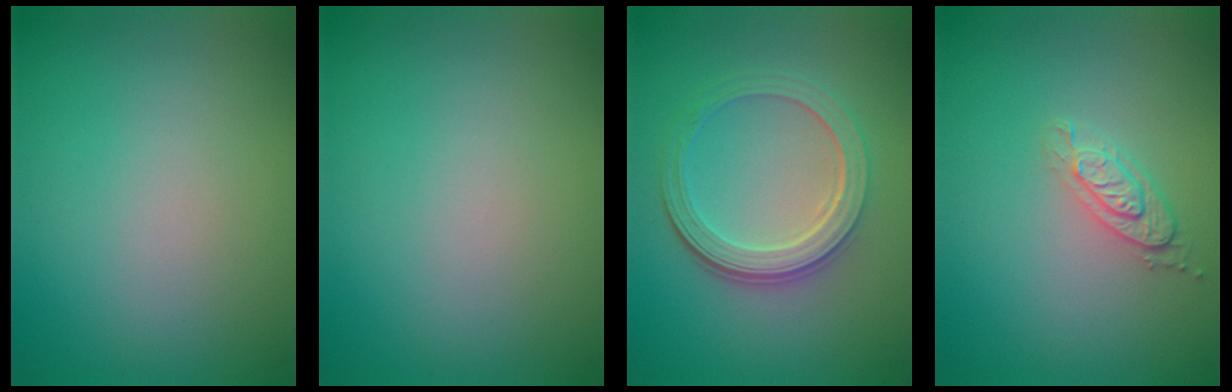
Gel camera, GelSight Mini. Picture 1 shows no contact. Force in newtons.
{"total": 0.0}
{"total": 4.7, "press": 3.6, "slide": 3.1}
{"total": 2.1, "press": 1.9, "slide": 0.8}